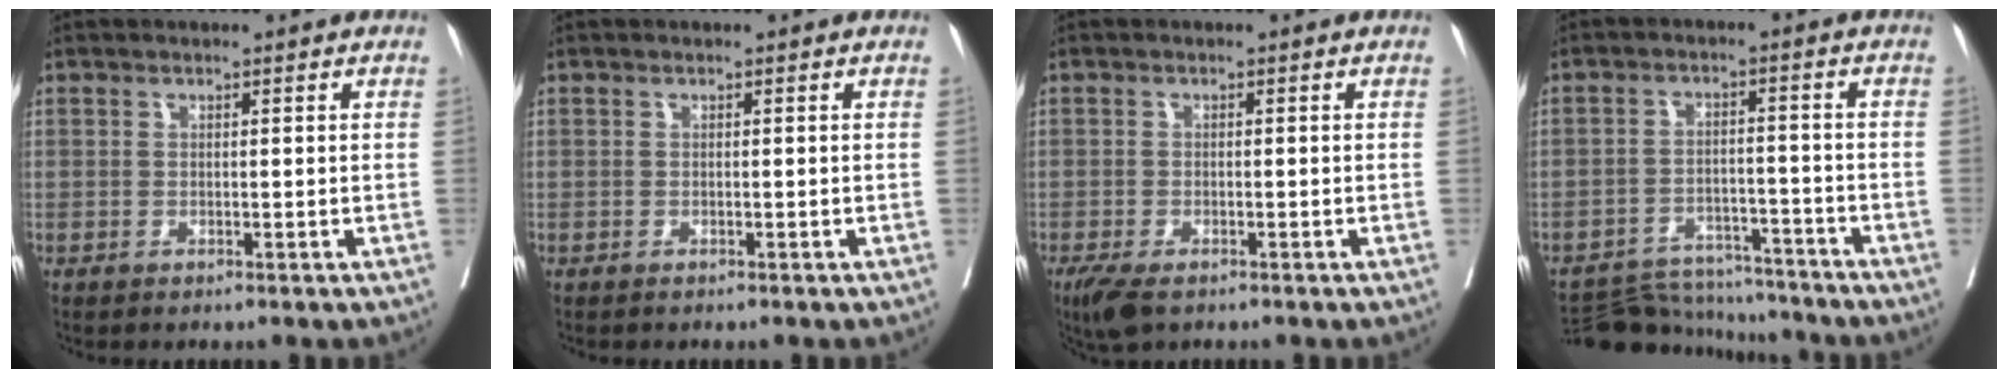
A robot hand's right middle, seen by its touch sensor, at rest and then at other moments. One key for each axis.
{"total": 0.0}
{"total": 4.3, "fx": -2.9, "fy": 1.6, "fz": 2.7, "tx": -0.054, "ty": -0.011, "tz": -0.049}
{"total": 11.3, "fx": -11.1, "fy": 2.2, "fz": 0.8, "tx": -0.017, "ty": 0.004, "tz": -0.166}